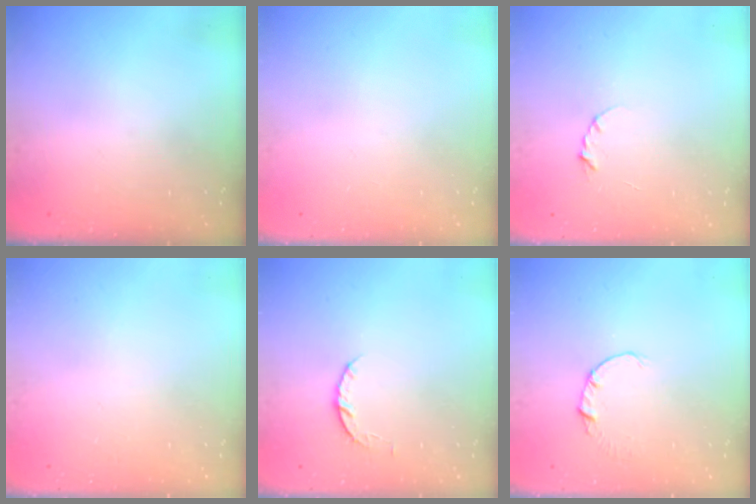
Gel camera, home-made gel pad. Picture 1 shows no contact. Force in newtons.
{"total": 0.0}
{"total": 2.3, "press": 2.3, "slide": 0.4}
{"total": 2.6, "press": 2.6, "slide": 0.2}
{"total": 4.1, "press": 4.1, "slide": 0.6}
{"total": 0.5, "press": 0.5, "slide": 0.1}